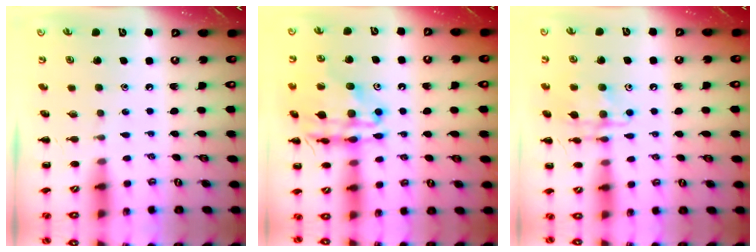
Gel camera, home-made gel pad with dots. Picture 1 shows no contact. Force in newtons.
{"total": 19.4, "press": 19.1, "slide": 2.8}
{"total": 13.1, "press": 13.0, "slide": 1.8}